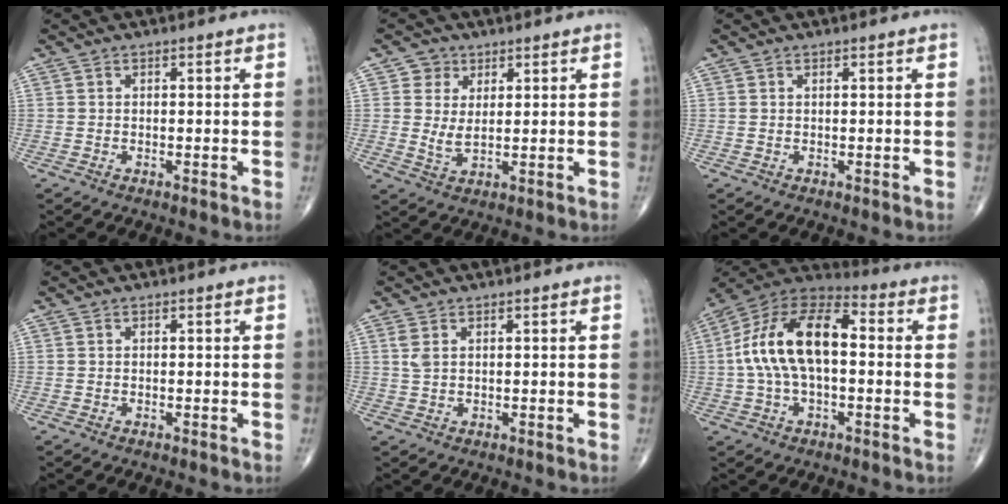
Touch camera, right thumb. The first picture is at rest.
{"total": 4.7, "force": [1.8, 3.7, 2.2], "torque": [-0.023, -0.011, 0.031]}
{"total": 0.0}
{"total": 0.0}
{"total": 2.0, "force": [0.8, 0.9, 1.5], "torque": [-0.035, 0.005, 0.024]}
{"total": 17.3, "force": [0.7, 9.0, 14.7], "torque": [-0.274, 0.042, 0.002]}